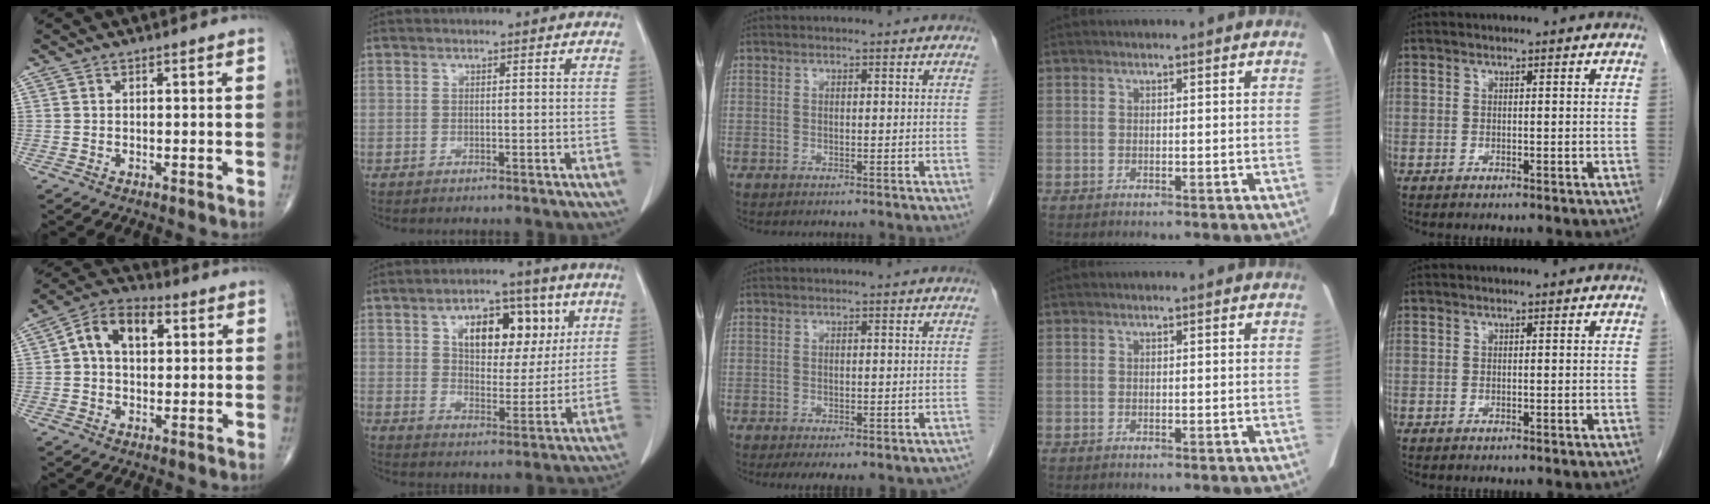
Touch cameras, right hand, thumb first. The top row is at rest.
{"thumb": {"total": 10.4, "force": [2.4, 6.8, 7.5], "torque": [-0.117, 0.024, 0.033]}, "index": {"total": 12.5, "force": [4.6, 7.1, 9.2], "torque": [-0.136, 0.024, 0.079]}, "middle": {"total": 8.5, "force": [-6.2, 3.3, 4.7], "torque": [-0.059, 0.004, -0.074]}}